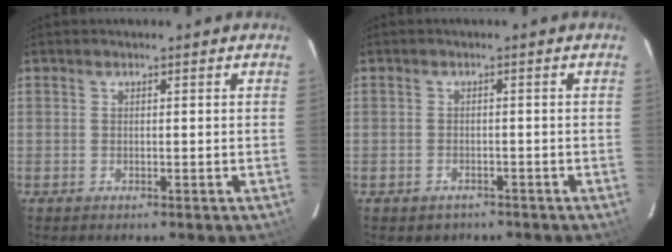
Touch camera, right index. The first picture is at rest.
{"total": 2.6, "force": [-1.7, 1.9, 0.3], "torque": [-0.014, 0.000, -0.020]}